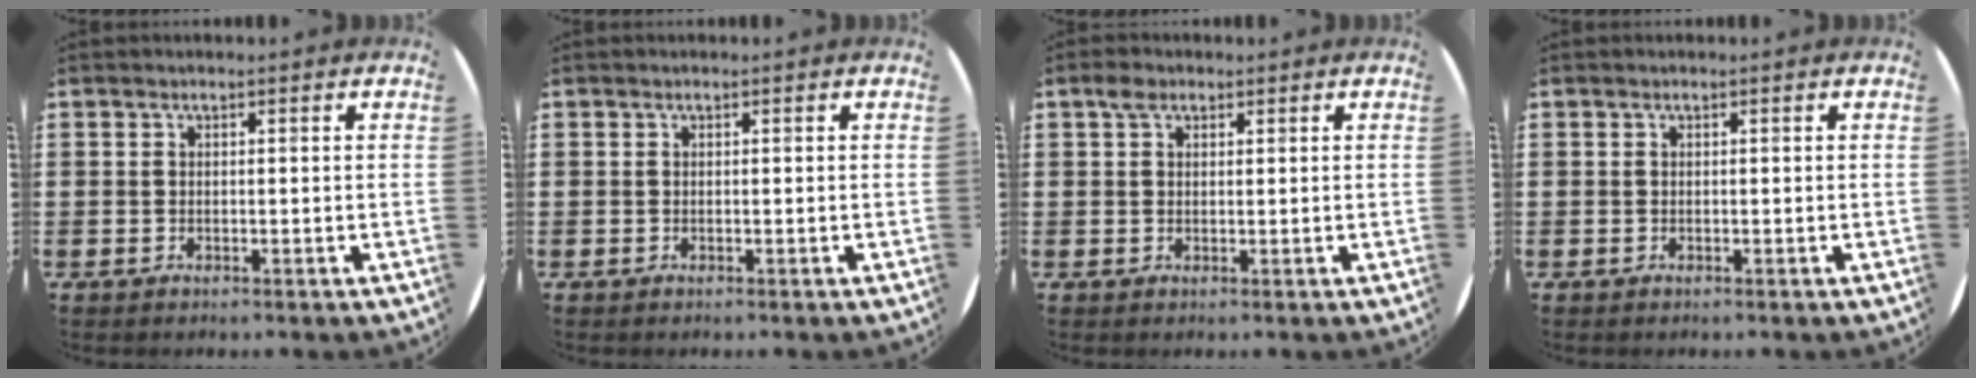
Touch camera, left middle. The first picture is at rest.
{"total": 0.0}
{"total": 1.5, "force": [1.0, 1.0, 0.6], "torque": [-0.006, 0.002, 0.017]}
{"total": 0.0}